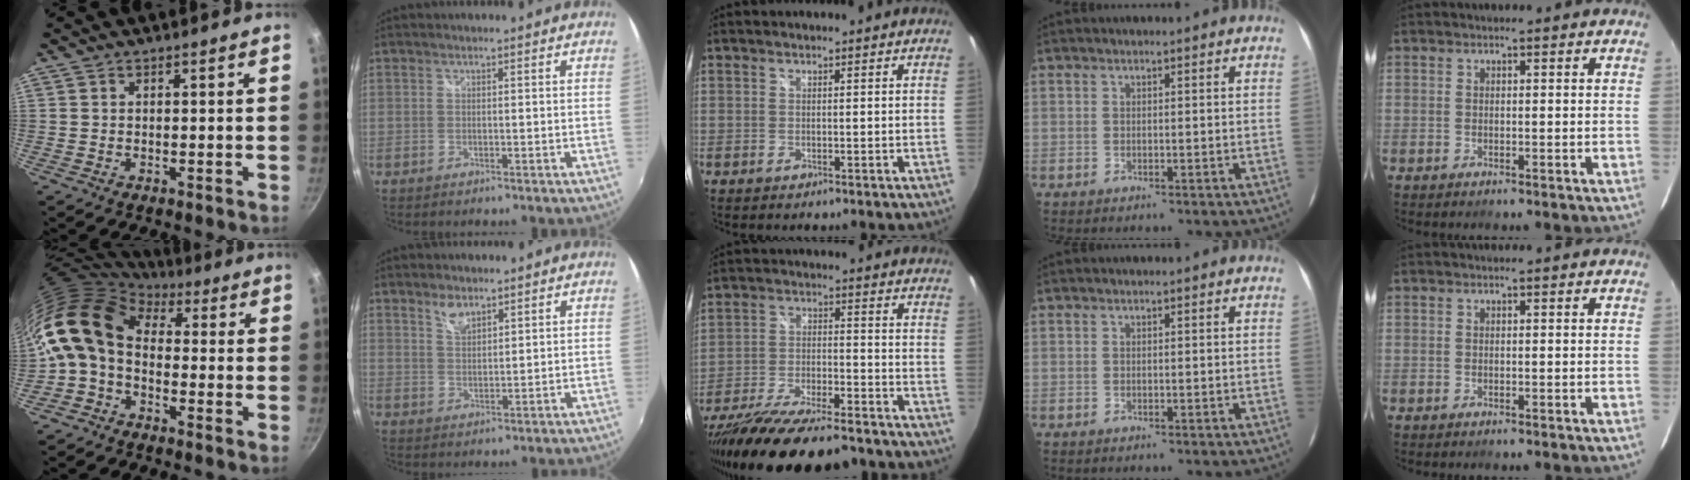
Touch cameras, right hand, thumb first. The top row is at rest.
{"thumb": {"total": 11.8, "force": [0.4, 8.1, 8.6], "torque": [-0.151, 0.027, -0.015]}, "index": {"total": 3.5, "force": [2.6, 1.5, 1.8], "torque": [-0.029, 0.000, 0.046]}, "middle": {"total": 22.7, "force": [-19.1, 4.3, 11.5], "torque": [-0.219, -0.053, -0.299]}}